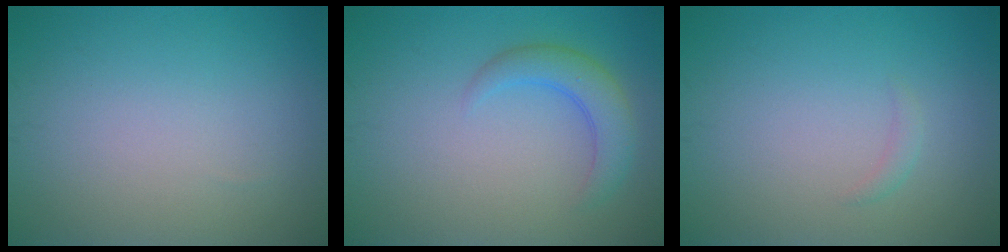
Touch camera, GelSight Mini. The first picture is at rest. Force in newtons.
{"total": 3.1, "press": 3.1, "slide": 0.1}
{"total": 0.7, "press": 0.7, "slide": 0.0}